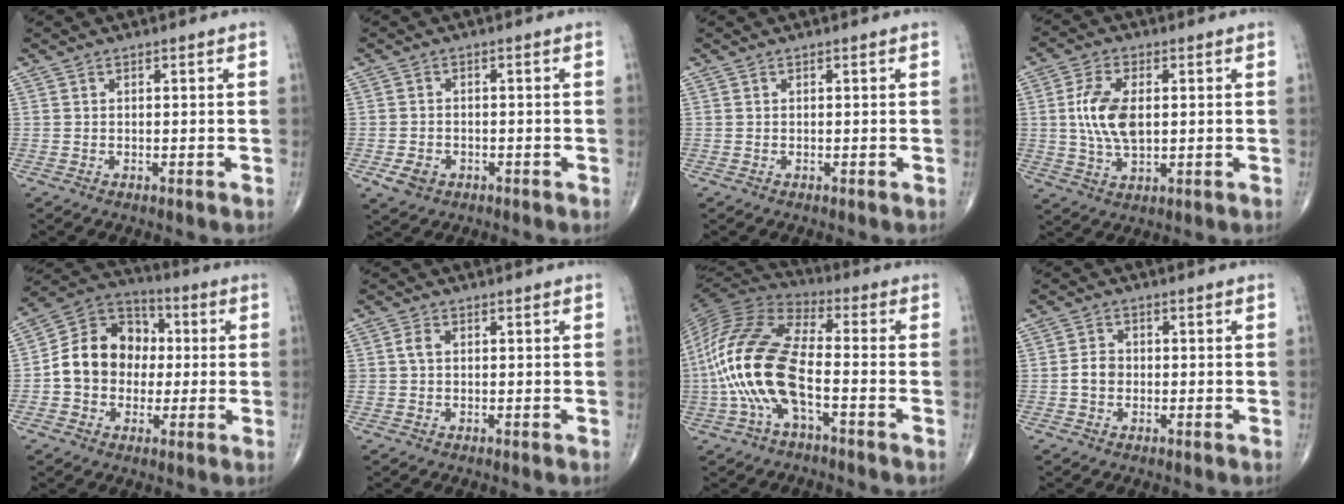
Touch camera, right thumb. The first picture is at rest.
{"total": 3.0, "force": [-1.5, 2.1, 1.5], "torque": [-0.026, 0.005, -0.023]}
{"total": 0.0}
{"total": 9.7, "force": [1.0, 5.1, 8.1], "torque": [-0.165, -0.002, 0.022]}
{"total": 14.2, "force": [-0.2, 11.7, 8.0], "torque": [-0.099, 0.034, -0.014]}
{"total": 2.4, "force": [0.4, 1.7, 1.6], "torque": [-0.032, 0.005, 0.009]}
{"total": 19.1, "force": [-4.2, 8.2, 16.8], "torque": [-0.367, 0.031, -0.084]}
{"total": 3.1, "force": [-0.5, 2.5, 1.8], "torque": [-0.026, 0.011, -0.015]}